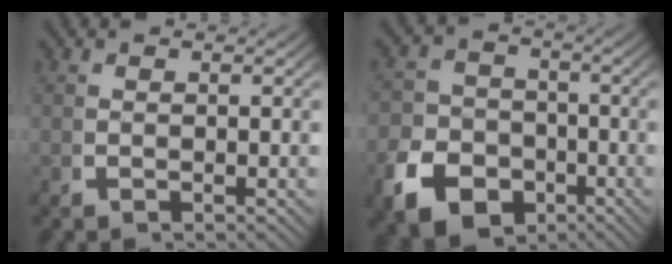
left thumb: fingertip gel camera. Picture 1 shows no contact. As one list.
[{"total": 10.4, "force": [-4.8, 8.3, 4.1], "torque": [-0.065, -0.035, -0.077]}]